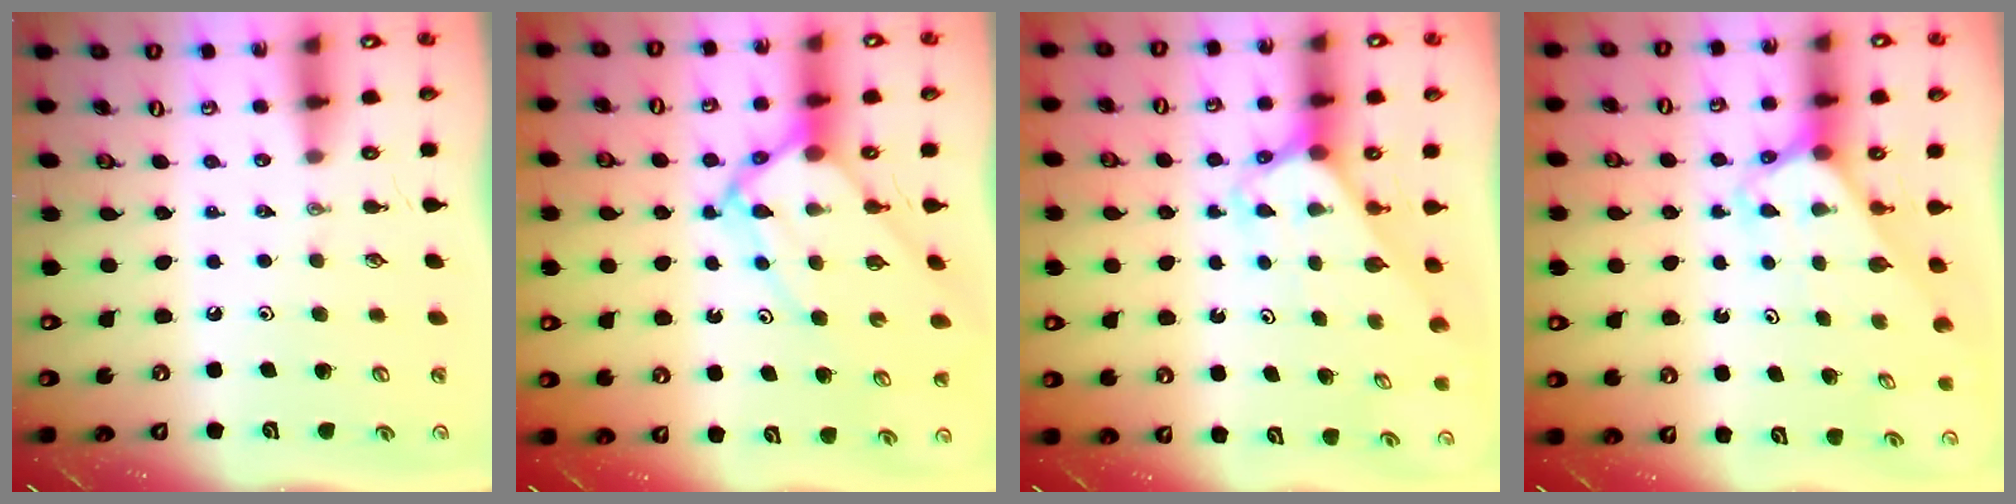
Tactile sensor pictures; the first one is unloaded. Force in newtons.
{"total": 10.0, "press": 10.0, "slide": 0.7}
{"total": 2.7, "press": 2.7, "slide": 0.2}
{"total": 2.7, "press": 2.7, "slide": 0.2}